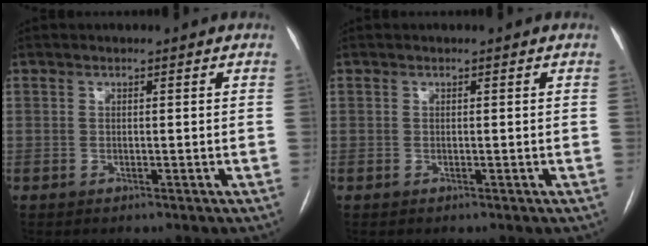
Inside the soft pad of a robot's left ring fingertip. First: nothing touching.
{"total": 0.0}